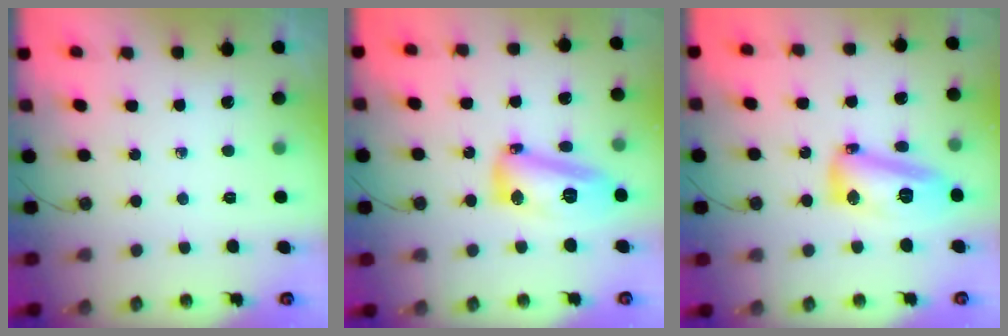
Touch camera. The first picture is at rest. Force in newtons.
{"total": 14.0, "press": 13.9, "slide": 1.6}
{"total": 14.0, "press": 13.9, "slide": 1.6}